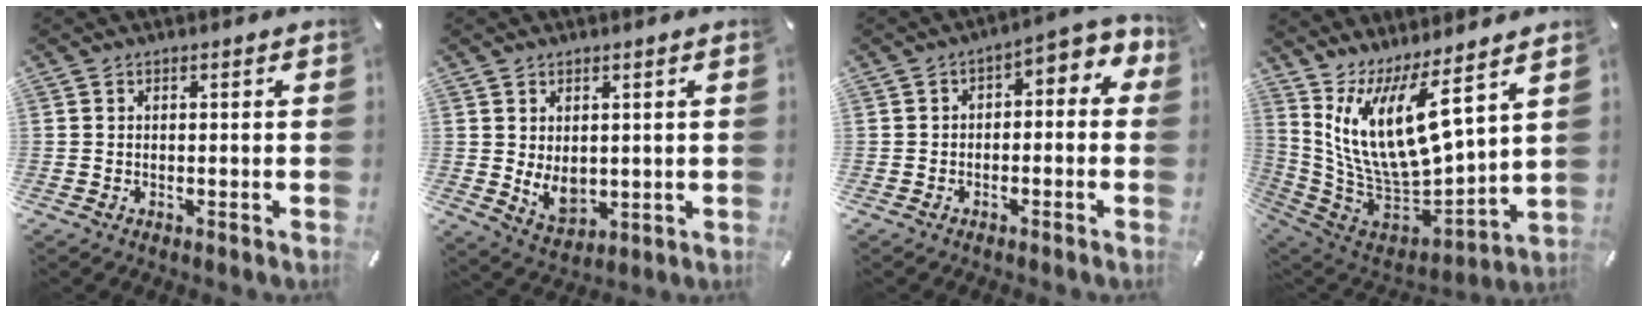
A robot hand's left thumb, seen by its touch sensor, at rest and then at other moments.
{"total": 6.5, "force": [0.9, 4.8, 4.3], "torque": [-0.075, -0.012, 0.018]}
{"total": 4.2, "force": [-1.6, 2.6, 3.0], "torque": [-0.048, 0.004, -0.036]}
{"total": 17.5, "force": [8.1, 6.7, 14.0], "torque": [-0.298, -0.083, 0.138]}